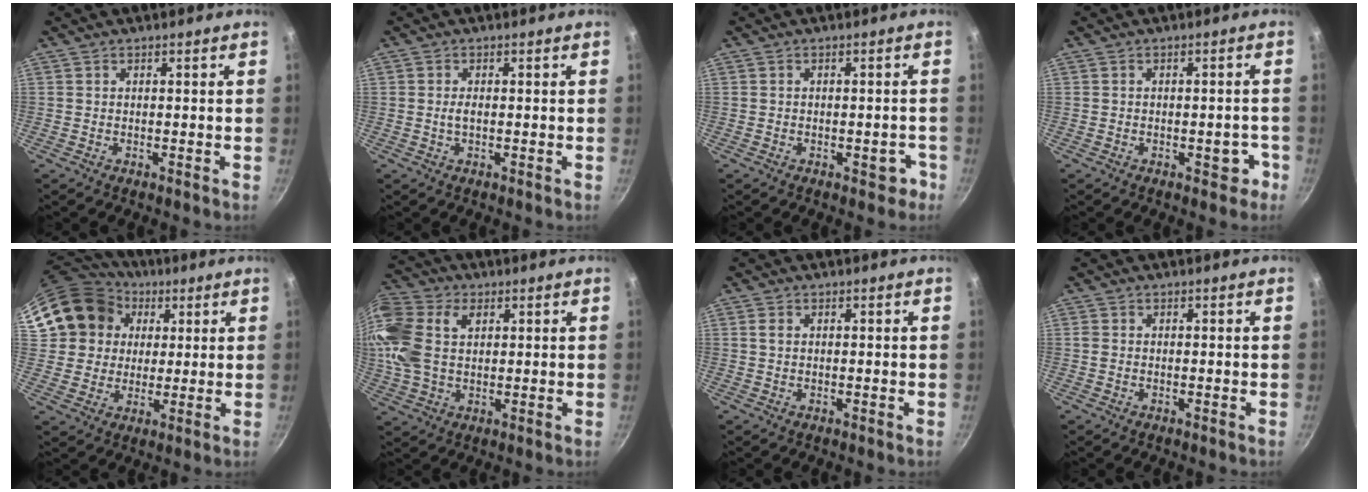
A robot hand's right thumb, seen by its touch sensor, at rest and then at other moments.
{"total": 1.6, "force": [-0.1, 0.7, 1.4], "torque": [-0.028, 0.003, -0.003]}
{"total": 3.1, "force": [-1.5, 1.9, 2.0], "torque": [0.001, 0.026, -0.009]}
{"total": 3.6, "force": [-1.6, 2.1, 2.4], "torque": [0.001, 0.026, -0.014]}
{"total": 15.1, "force": [5.0, 13.3, 5.2], "torque": [-0.077, 0.023, 0.088]}
{"total": 19.7, "force": [4.7, 13.8, 13.2], "torque": [-0.308, 0.027, 0.080]}
{"total": 1.3, "force": [0.3, 0.9, 0.9], "torque": [-0.016, 0.002, 0.004]}
{"total": 0.9, "force": [-0.1, 0.8, 0.4], "torque": [-0.008, 0.003, -0.003]}